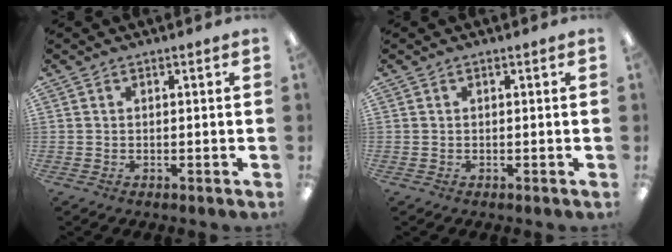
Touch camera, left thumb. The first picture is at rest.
{"total": 0.0}